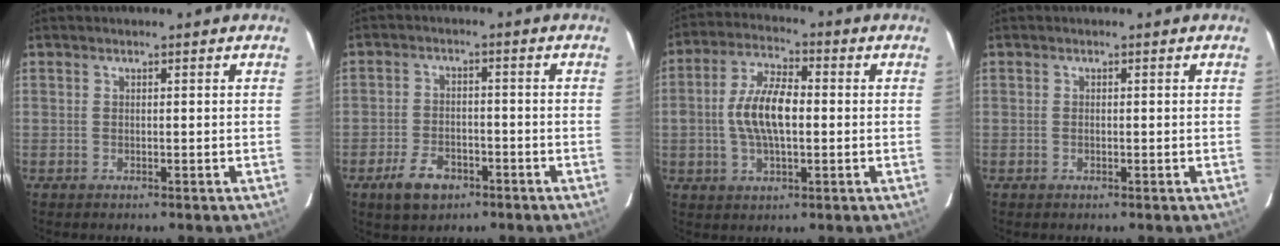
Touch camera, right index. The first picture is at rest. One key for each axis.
{"total": 7.1, "fx": -4.3, "fy": 4.3, "fz": 3.8, "tx": -0.094, "ty": 0.003, "tz": -0.069}
{"total": 10.2, "fx": -0.4, "fy": 4.7, "fz": 9.1, "tx": -0.179, "ty": 0.012, "tz": -0.008}
{"total": 0.5, "fx": -0.1, "fy": 0.4, "fz": 0.4, "tx": -0.006, "ty": 0.001, "tz": -0.001}